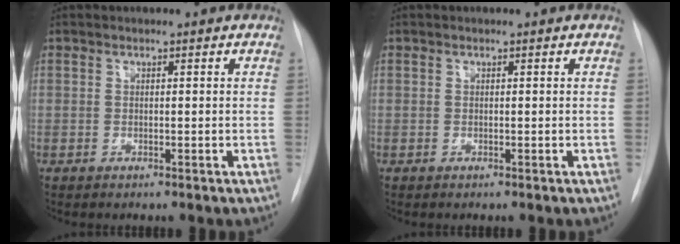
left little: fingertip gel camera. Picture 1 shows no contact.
{"total": 0.0}